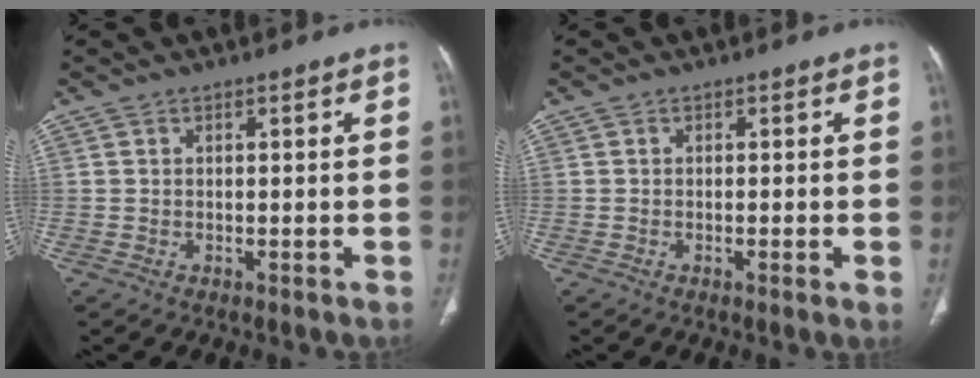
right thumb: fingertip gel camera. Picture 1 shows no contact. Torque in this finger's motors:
{"motor_torque": [-0.63, 0.17, -0.45, -0.01, -0.05]}